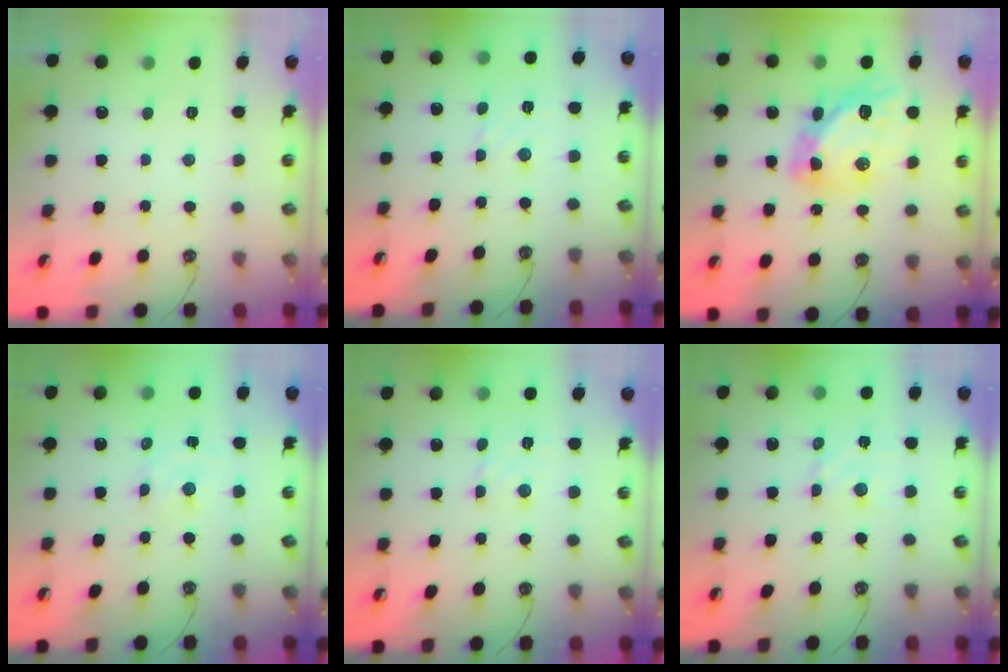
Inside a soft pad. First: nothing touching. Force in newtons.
{"total": 1.6, "press": 1.5, "slide": 0.5}
{"total": 15.9, "press": 15.8, "slide": 2.0}
{"total": 2.3, "press": 2.3, "slide": 0.3}
{"total": 2.1, "press": 2.0, "slide": 0.6}
{"total": 3.2, "press": 3.2, "slide": 0.3}